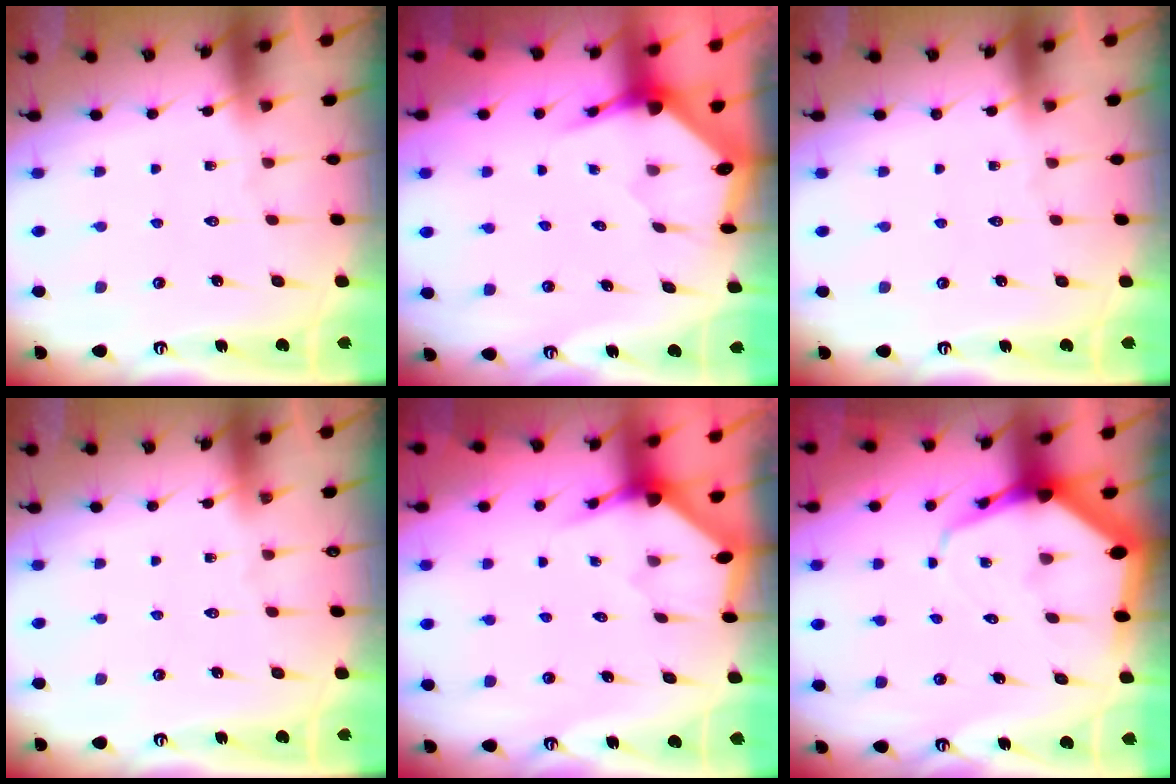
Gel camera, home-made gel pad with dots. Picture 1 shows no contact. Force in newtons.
{"total": 3.6, "press": 3.6, "slide": 0.5}
{"total": 0.0}
{"total": 0.0}
{"total": 3.2, "press": 3.2, "slide": 0.3}
{"total": 6.7, "press": 6.7, "slide": 0.8}